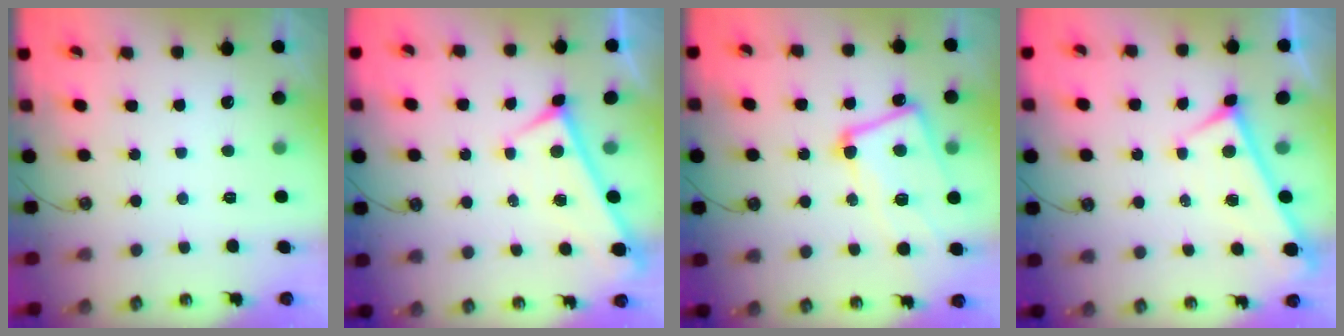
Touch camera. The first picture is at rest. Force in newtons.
{"total": 0.0}
{"total": 9.0, "press": 8.9, "slide": 1.6}
{"total": 0.0}